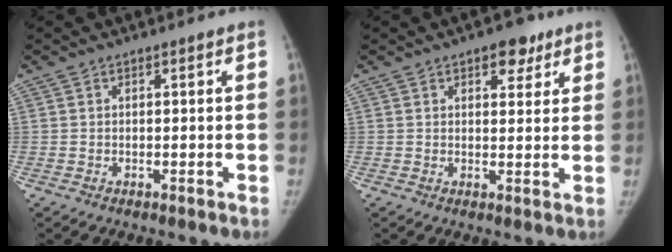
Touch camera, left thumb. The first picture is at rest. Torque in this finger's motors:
{"motor_torque": [0.02, -0.29, 0.89, -0.48, 0.13]}